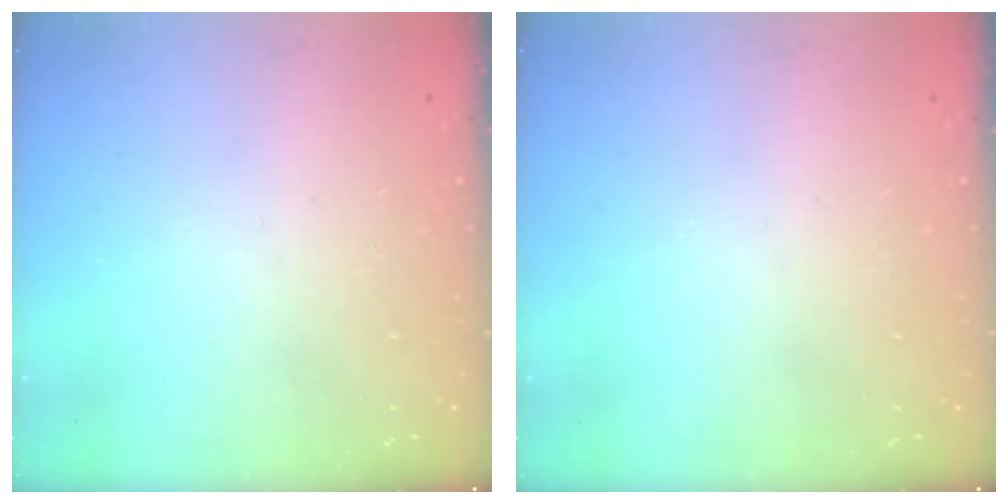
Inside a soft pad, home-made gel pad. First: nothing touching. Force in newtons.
{"total": 0.0}